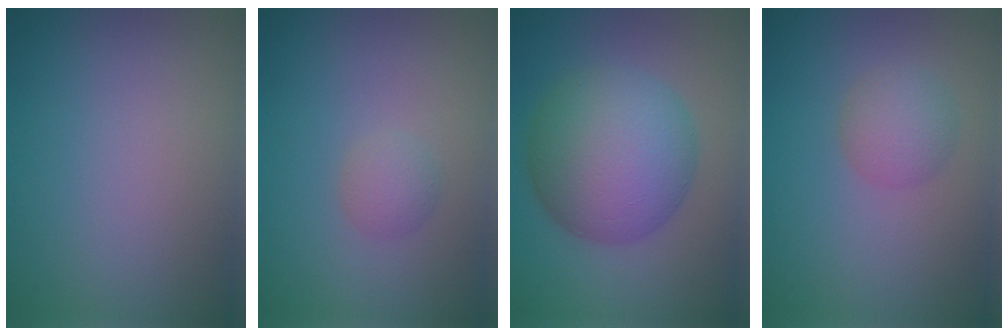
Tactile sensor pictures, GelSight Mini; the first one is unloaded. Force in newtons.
{"total": 1.5, "press": 1.4, "slide": 0.1}
{"total": 10.1, "press": 10.1, "slide": 0.3}
{"total": 2.5, "press": 2.5, "slide": 0.1}